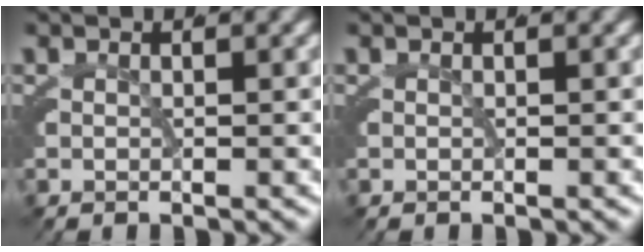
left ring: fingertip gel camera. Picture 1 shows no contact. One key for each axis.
{"total": 0.0}